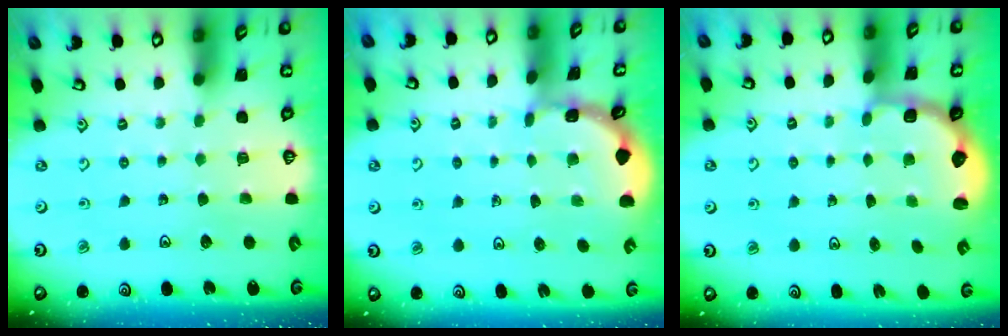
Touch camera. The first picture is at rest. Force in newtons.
{"total": 1.3, "press": 1.3, "slide": 0.1}
{"total": 2.8, "press": 2.1, "slide": 1.8}